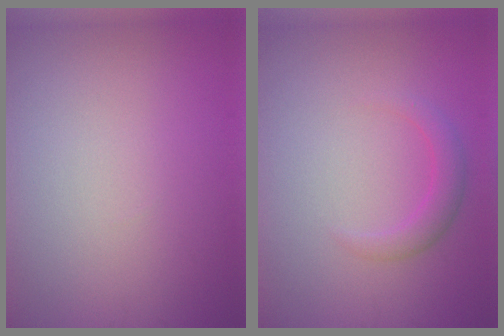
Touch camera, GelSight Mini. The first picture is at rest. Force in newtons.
{"total": 2.0, "press": 2.0, "slide": 0.1}